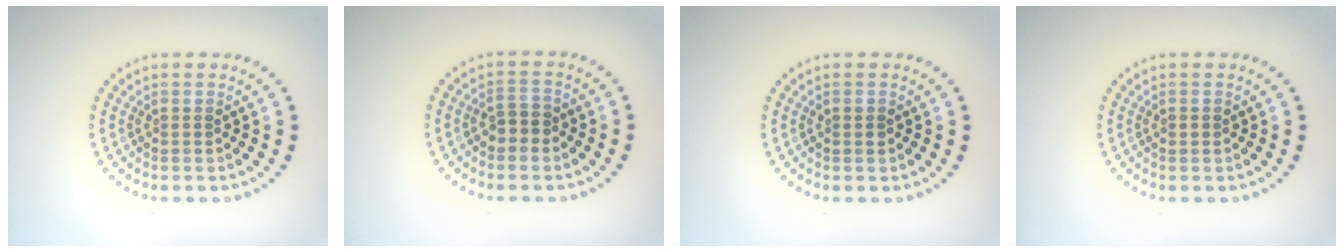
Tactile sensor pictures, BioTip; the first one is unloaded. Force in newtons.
{"total": 1.9, "press": 1.8, "slide": 0.6}
{"total": 0.9, "press": 0.9, "slide": 0.1}
{"total": 0.9, "press": 0.9, "slide": 0.1}